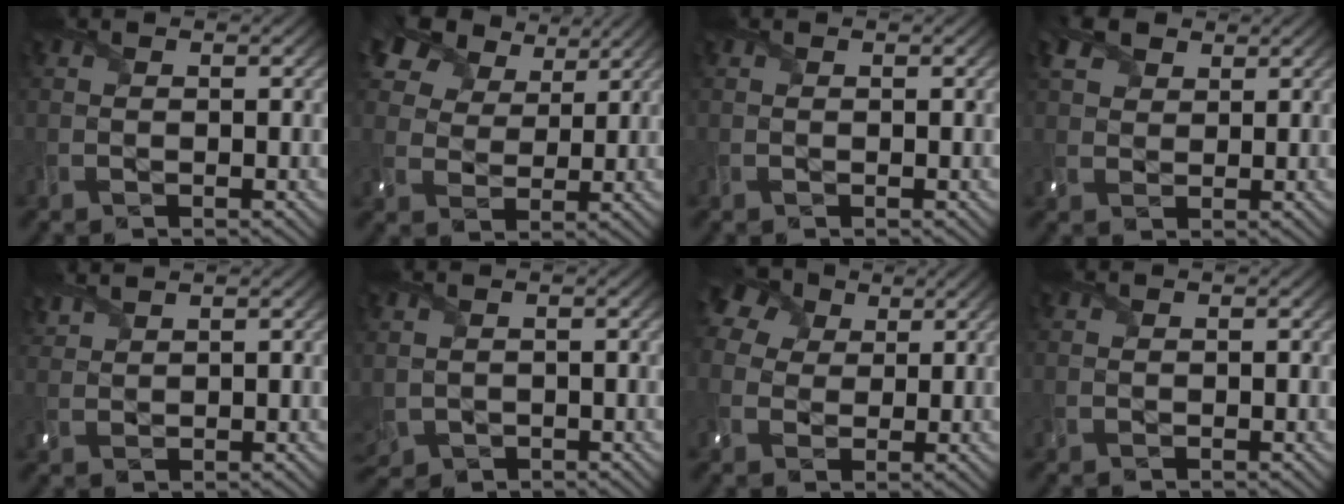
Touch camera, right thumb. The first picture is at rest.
{"total": 12.0, "force": [8.0, 7.3, 5.3], "torque": [-0.157, 0.020, 0.141]}
{"total": 0.0}
{"total": 4.8, "force": [2.8, 3.1, 2.4], "torque": [-0.061, 0.010, 0.053]}
{"total": 2.8, "force": [2.6, 0.4, 0.9], "torque": [-0.028, 0.008, 0.057]}
{"total": 3.2, "force": [-0.4, 2.4, 2.0], "torque": [-0.066, -0.014, -0.003]}
{"total": 7.5, "force": [3.4, 5.5, 3.8], "torque": [-0.114, 0.019, 0.060]}
{"total": 0.0}